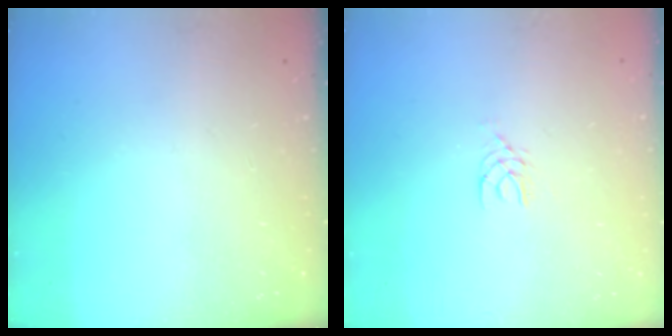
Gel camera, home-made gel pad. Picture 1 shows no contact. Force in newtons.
{"total": 3.1, "press": 3.0, "slide": 0.4}